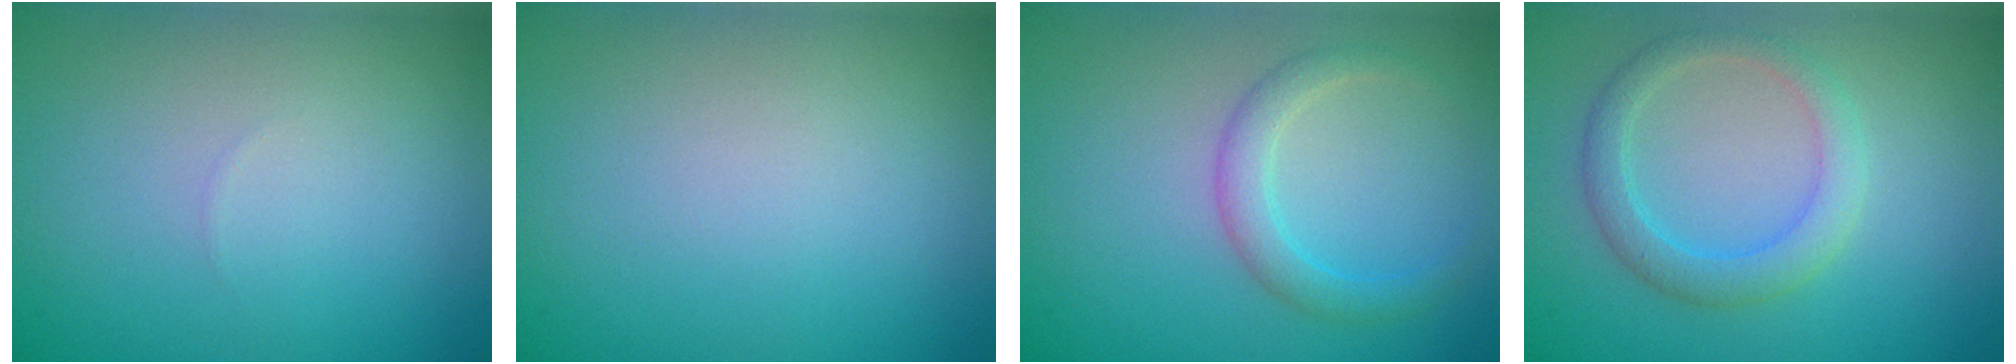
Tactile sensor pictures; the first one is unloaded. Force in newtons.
{"total": 0.0}
{"total": 2.4, "press": 2.4, "slide": 0.1}
{"total": 2.9, "press": 2.9, "slide": 0.2}